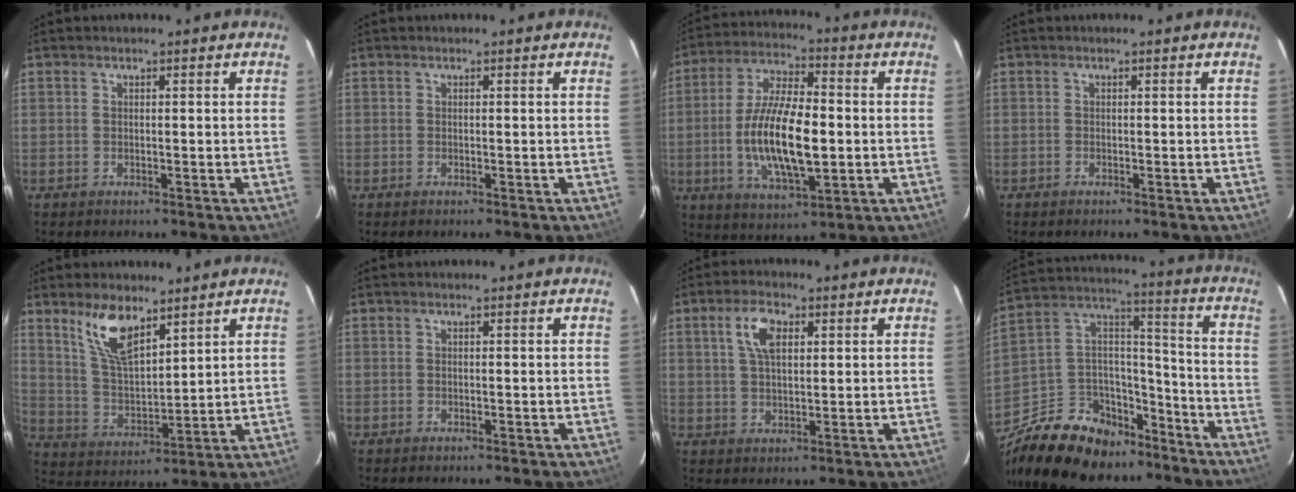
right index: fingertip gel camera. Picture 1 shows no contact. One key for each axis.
{"total": 0.0}
{"total": 16.1, "fx": -1.9, "fy": 6.0, "fz": 14.8, "tx": -0.289, "ty": -0.002, "tz": -0.033}
{"total": 0.0}
{"total": 10.2, "fx": 6.8, "fy": 3.9, "fz": 6.6, "tx": -0.124, "ty": 0.003, "tz": 0.141}
{"total": 0.0}
{"total": 6.0, "fx": 2.3, "fy": 3.0, "fz": 4.7, "tx": -0.089, "ty": 0.012, "tz": 0.043}
{"total": 22.6, "fx": -16.4, "fy": 12.5, "fz": 9.4, "tx": -0.221, "ty": 0.066, "tz": -0.251}